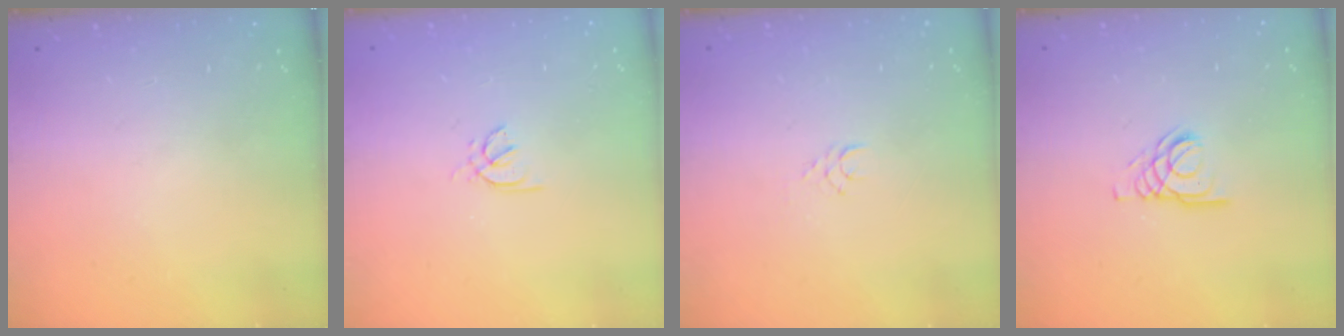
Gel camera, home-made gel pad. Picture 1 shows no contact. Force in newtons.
{"total": 1.2, "press": 1.2, "slide": 0.4}
{"total": 4.8, "press": 4.8, "slide": 0.3}
{"total": 3.7, "press": 3.7, "slide": 0.4}